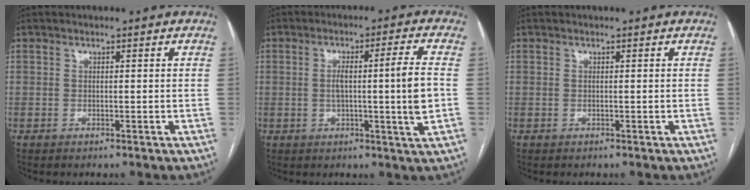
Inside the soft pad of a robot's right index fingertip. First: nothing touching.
{"total": 8.8, "force": [-0.5, -0.9, 8.7], "torque": [-0.144, 0.000, -0.008]}
{"total": 0.0}